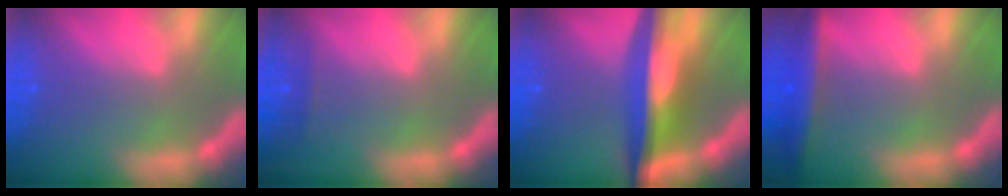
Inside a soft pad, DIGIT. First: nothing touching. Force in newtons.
{"total": 0.9}
{"total": 9.6}
{"total": 5.0}